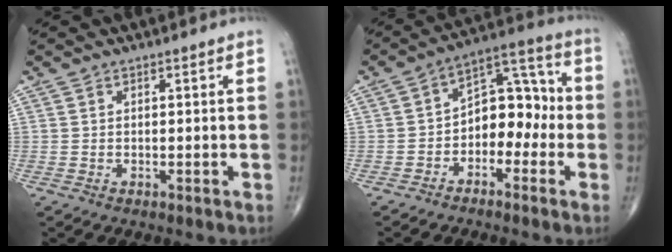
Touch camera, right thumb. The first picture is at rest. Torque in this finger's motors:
{"motor_torque": [0.09, 0.26, 0.68, -0.16, 0.14]}